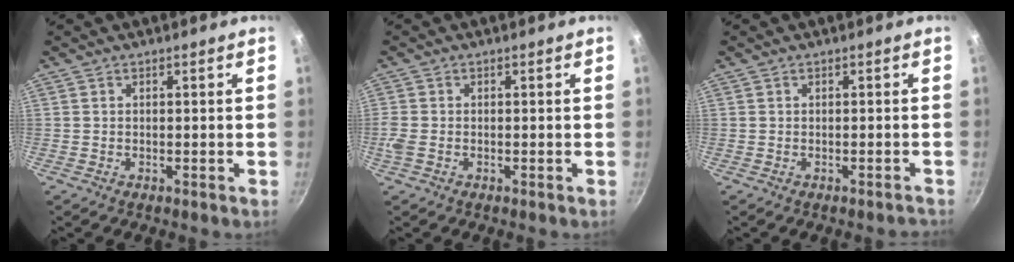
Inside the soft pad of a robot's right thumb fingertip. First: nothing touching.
{"total": 2.1, "force": [-0.6, 1.4, 1.4], "torque": [-0.034, 0.001, -0.014]}
{"total": 1.2, "force": [-1.1, 0.2, 0.5], "torque": [-0.004, 0.024, -0.003]}